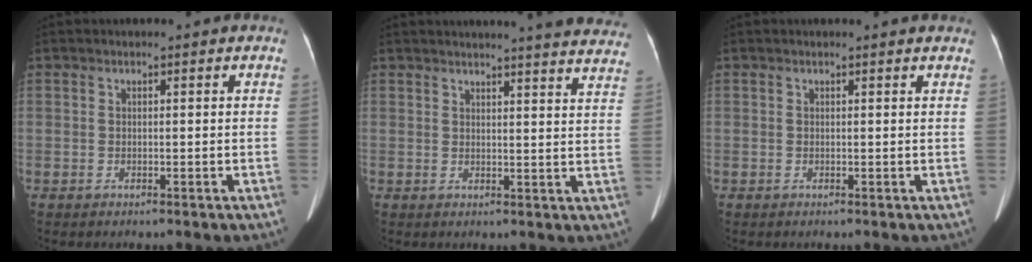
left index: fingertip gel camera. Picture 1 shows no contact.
{"total": 18.5, "force": [17.5, 1.0, 5.7], "torque": [-0.062, -0.057, 0.184]}
{"total": 1.8, "force": [1.8, 0.3, 0.4], "torque": [-0.014, 0.007, 0.011]}